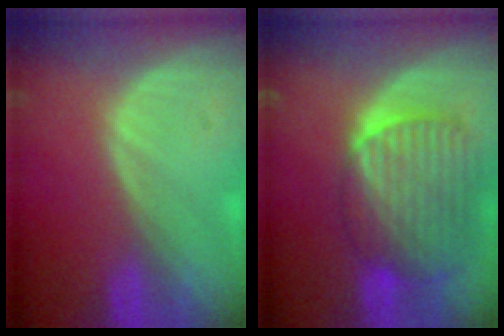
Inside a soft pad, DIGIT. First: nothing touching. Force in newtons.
{"total": 10.7, "press": 9.1, "slide": 5.6}